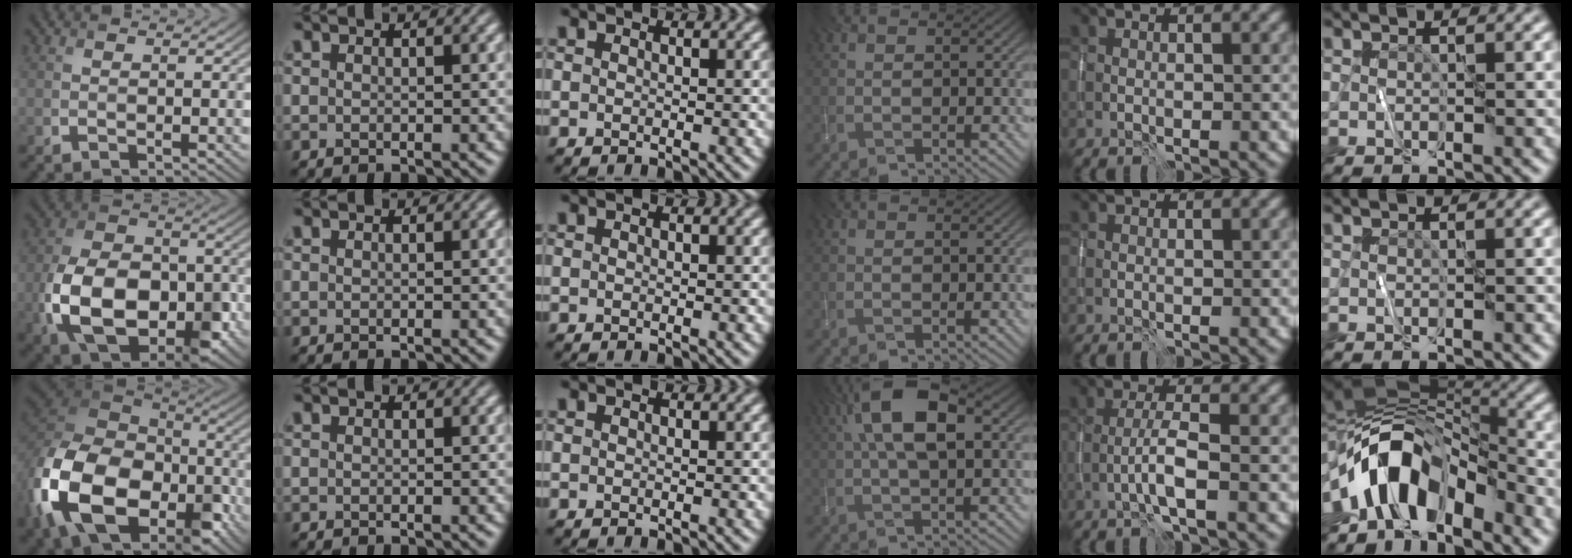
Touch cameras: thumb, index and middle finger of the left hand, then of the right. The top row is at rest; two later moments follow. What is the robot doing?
{"motion": "wipe", "object": "whiteboard"}